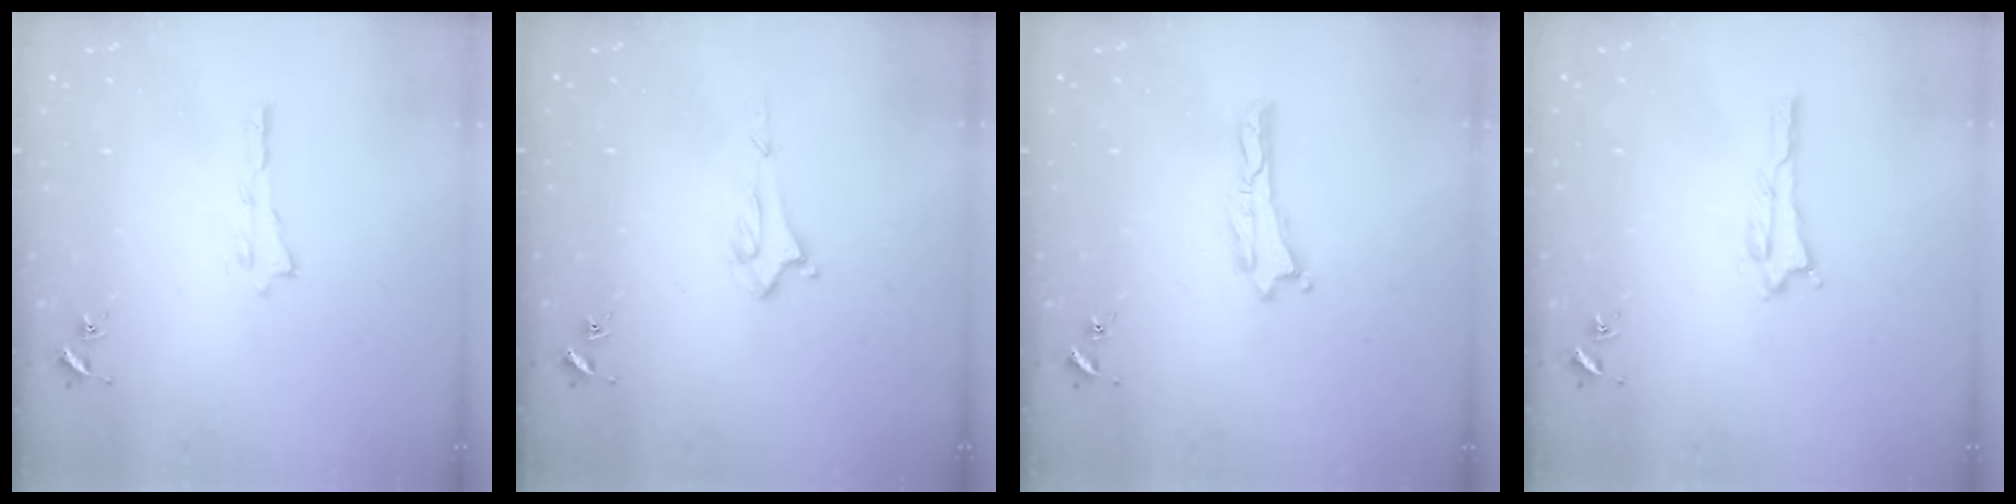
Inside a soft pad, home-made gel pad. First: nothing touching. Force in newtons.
{"total": 1.7, "press": 1.6, "slide": 0.4}
{"total": 0.0}
{"total": 1.1, "press": 1.1, "slide": 0.1}